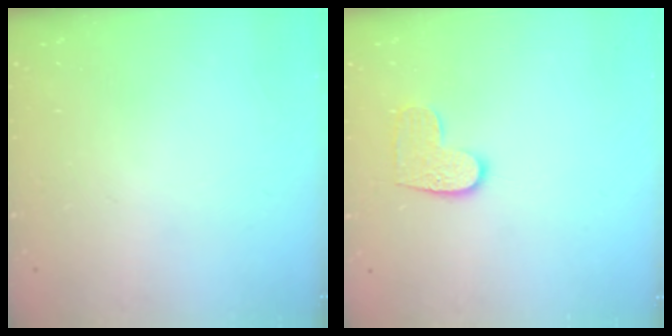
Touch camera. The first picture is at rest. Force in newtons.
{"total": 7.4, "press": 7.4, "slide": 0.2}